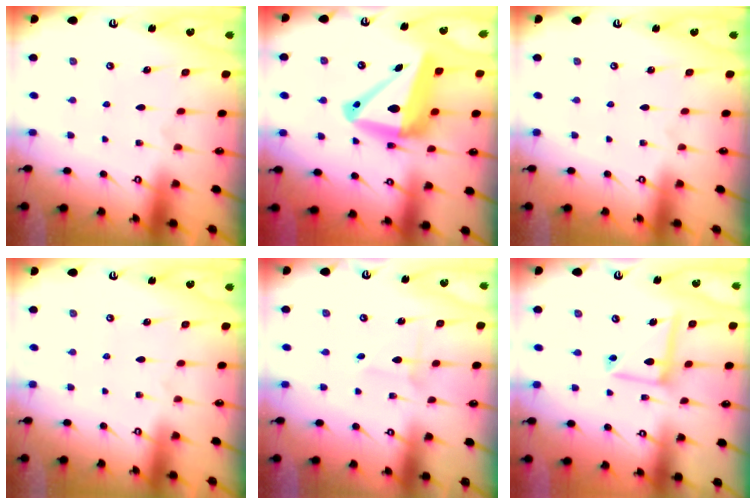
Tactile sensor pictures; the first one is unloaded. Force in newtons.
{"total": 17.3, "press": 17.1, "slide": 2.5}
{"total": 0.0}
{"total": 0.0}
{"total": 1.8, "press": 1.8, "slide": 0.1}
{"total": 11.2, "press": 11.1, "slide": 1.0}